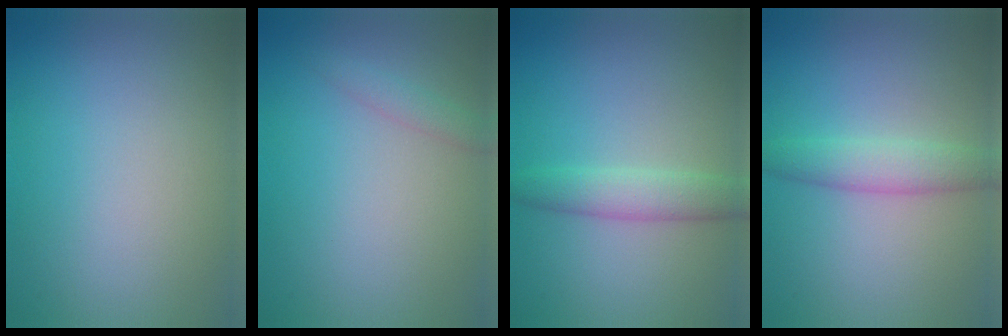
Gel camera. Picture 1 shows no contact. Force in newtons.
{"total": 1.2, "press": 1.2, "slide": 0.2}
{"total": 2.8, "press": 2.8, "slide": 0.1}
{"total": 2.9, "press": 2.9, "slide": 0.1}